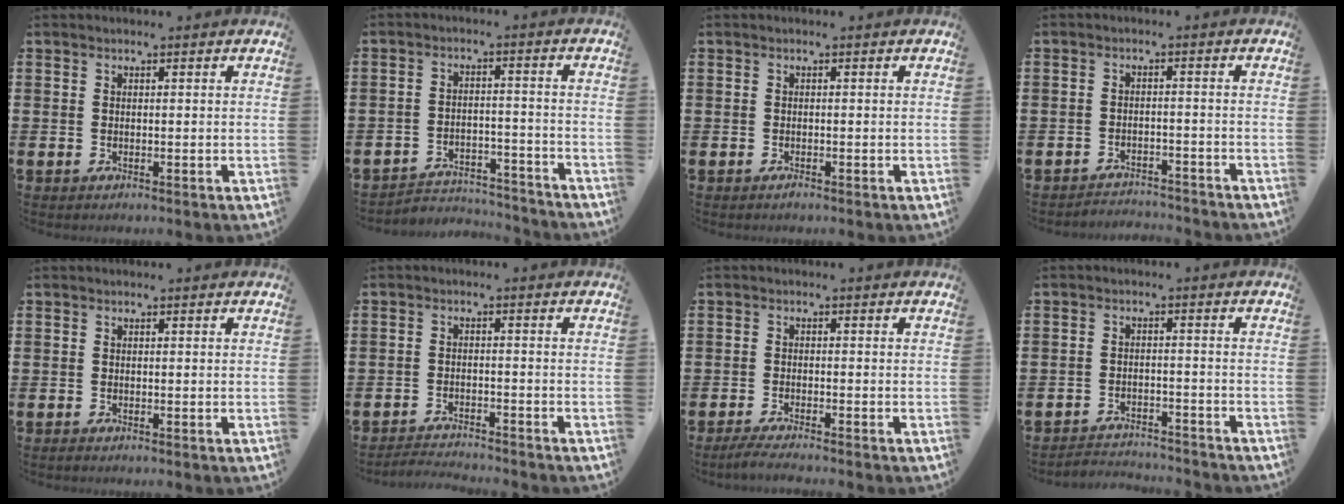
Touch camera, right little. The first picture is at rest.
{"total": 3.9, "force": [-3.8, 0.8, 0.4], "torque": [-0.011, 0.008, -0.082]}
{"total": 0.0}
{"total": 2.3, "force": [-2.3, 0.0, -0.3], "torque": [-0.003, 0.004, -0.052]}
{"total": 0.0}
{"total": 2.4, "force": [-2.3, -0.2, 0.0], "torque": [-0.003, 0.002, -0.051]}
{"total": 2.0, "force": [-1.6, -0.1, 1.1], "torque": [-0.017, 0.002, -0.031]}
{"total": 2.8, "force": [-2.8, 0.1, -0.2], "torque": [-0.005, 0.003, -0.061]}